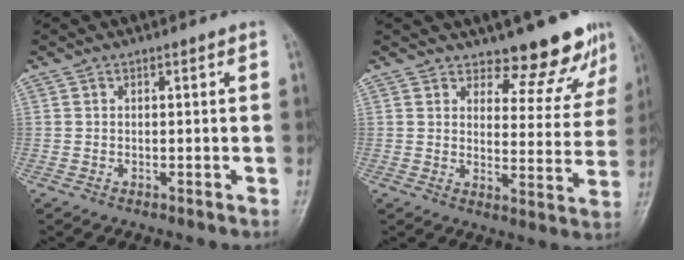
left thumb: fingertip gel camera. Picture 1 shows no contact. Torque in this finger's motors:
{"motor_torque": [0.37, 0.31, -0.30, -0.37, 0.07]}